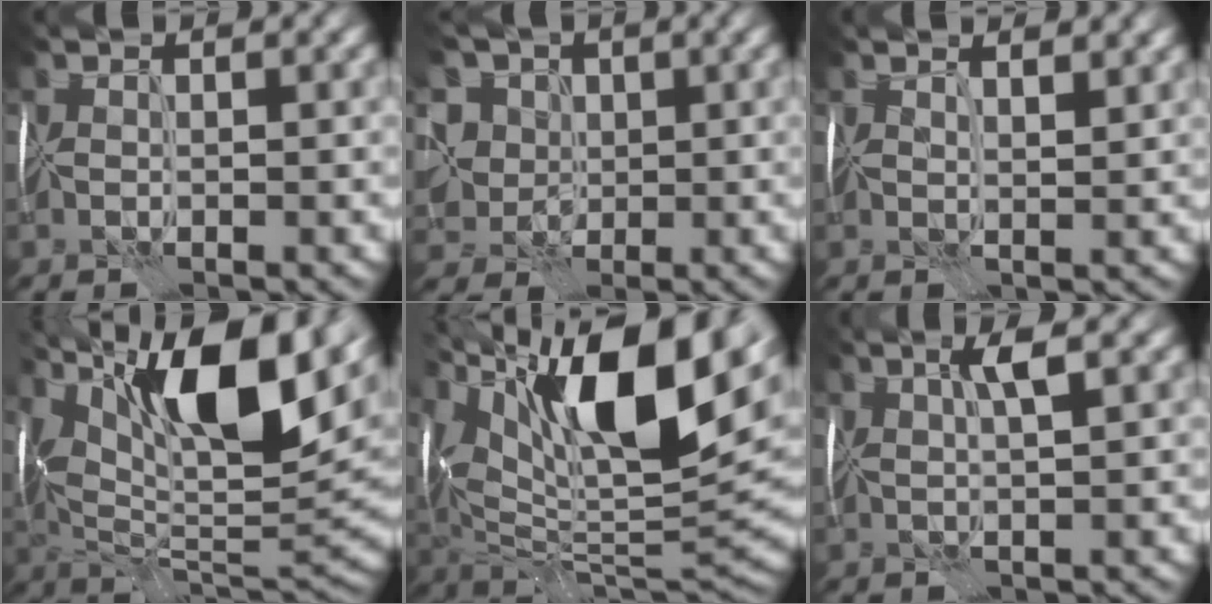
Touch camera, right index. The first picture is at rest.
{"total": 8.4, "force": [2.6, 6.9, 4.1], "torque": [-0.087, 0.018, 0.021]}
{"total": 2.6, "force": [1.9, 0.7, 1.6], "torque": [-0.019, 0.007, 0.016]}
{"total": 15.8, "force": [6.8, 5.8, 13.0], "torque": [-0.231, 0.014, 0.116]}
{"total": 17.4, "force": [7.2, 6.8, 14.3], "torque": [-0.254, 0.028, 0.120]}
{"total": 2.6, "force": [1.1, 0.2, 2.4], "torque": [-0.045, 0.006, 0.019]}